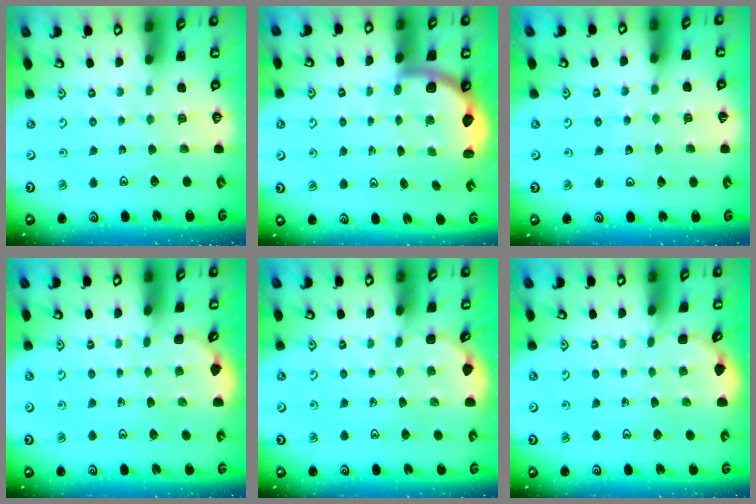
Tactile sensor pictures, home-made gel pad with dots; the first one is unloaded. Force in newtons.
{"total": 2.6, "press": 2.5, "slide": 0.7}
{"total": 5.9, "press": 5.9, "slide": 0.7}
{"total": 2.4, "press": 2.0, "slide": 1.3}
{"total": 2.4, "press": 2.0, "slide": 1.3}
{"total": 2.4, "press": 2.0, "slide": 1.3}